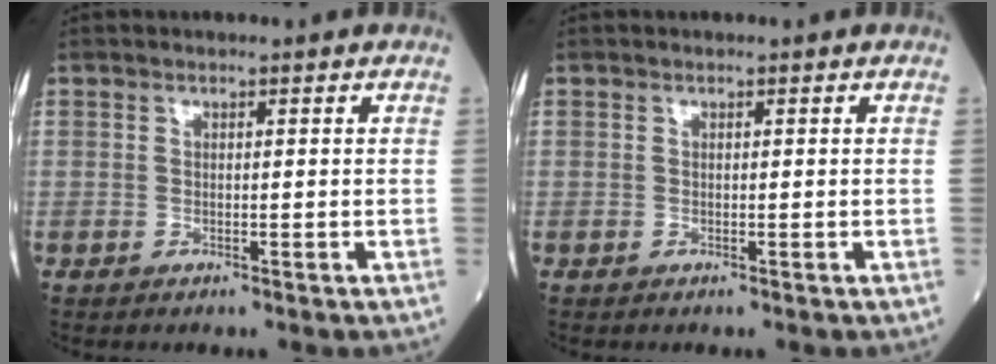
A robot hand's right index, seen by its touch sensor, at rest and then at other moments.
{"total": 0.0}